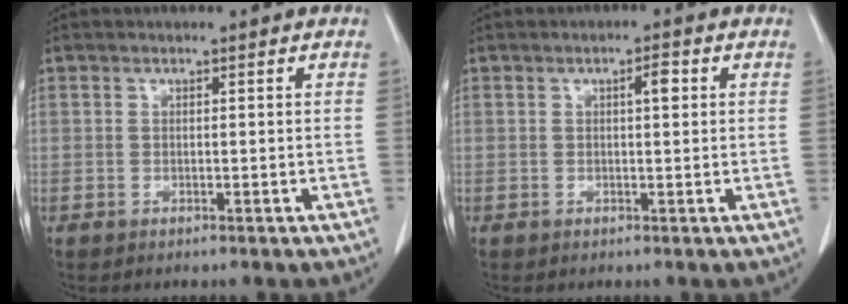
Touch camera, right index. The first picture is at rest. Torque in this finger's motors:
{"motor_torque": [0.07, 0.14, 0.03, 0.01]}